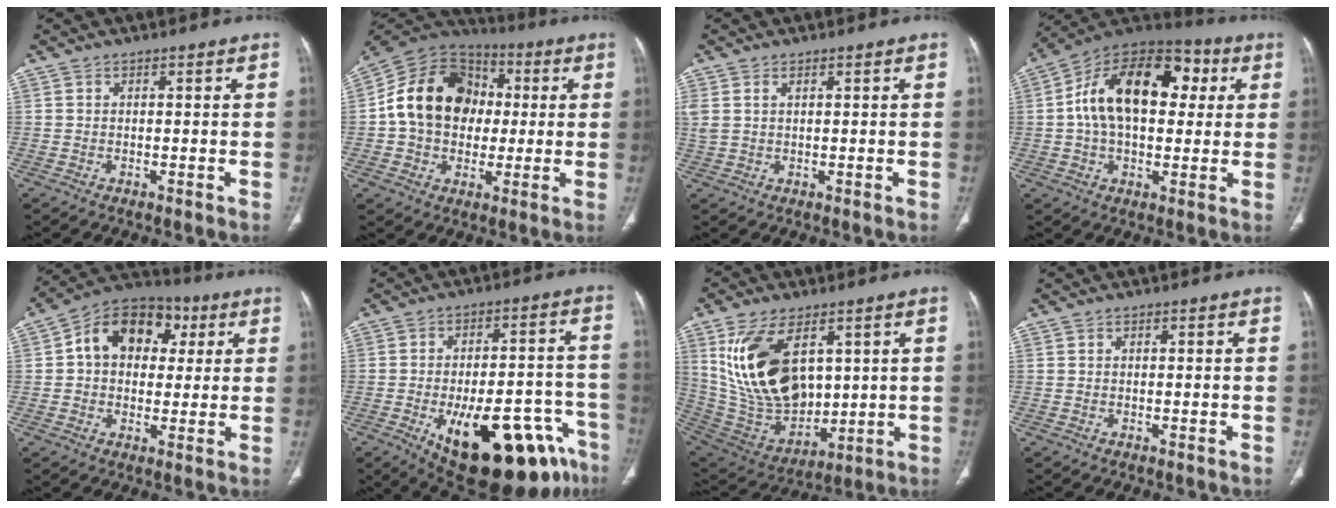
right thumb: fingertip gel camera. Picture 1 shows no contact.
{"total": 18.7, "force": [1.0, 14.7, 11.6], "torque": [-0.171, 0.029, 0.011]}
{"total": 3.5, "force": [1.1, 2.1, 2.5], "torque": [-0.078, 0.013, 0.032]}
{"total": 21.2, "force": [3.7, 12.9, 16.3], "torque": [-0.246, 0.030, 0.049]}
{"total": 14.3, "force": [3.5, 10.6, 9.0], "torque": [-0.103, 0.020, 0.045]}
{"total": 25.3, "force": [-12.2, 10.7, 19.5], "torque": [-0.203, 0.051, -0.157]}
{"total": 20.6, "force": [6.1, 12.2, 15.5], "torque": [-0.268, -0.030, 0.140]}
{"total": 0.0}